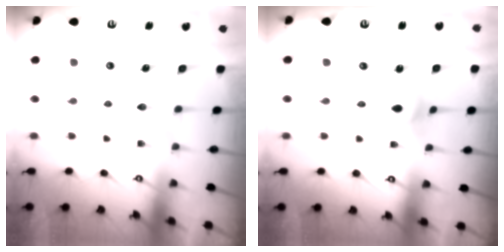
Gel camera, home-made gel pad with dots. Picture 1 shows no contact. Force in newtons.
{"total": 2.8, "press": 2.7, "slide": 0.4}